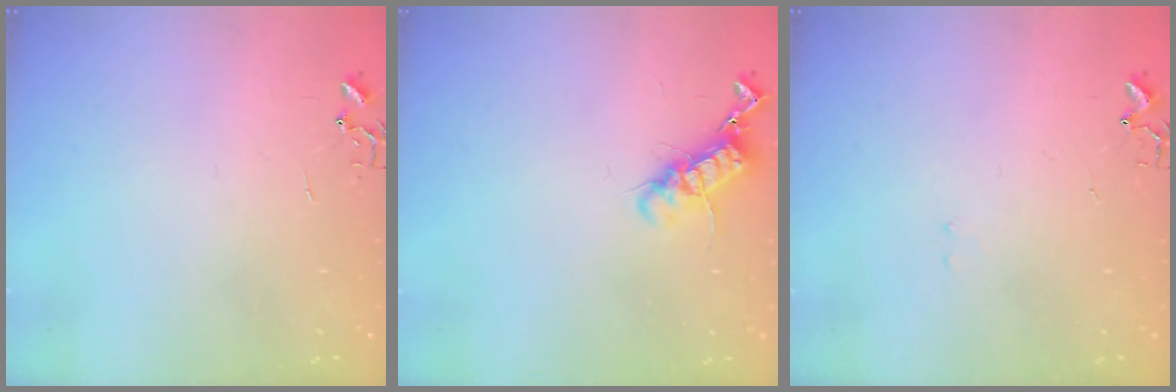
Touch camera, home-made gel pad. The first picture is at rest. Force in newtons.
{"total": 12.2, "press": 12.2, "slide": 0.6}
{"total": 6.8, "press": 6.8, "slide": 0.6}